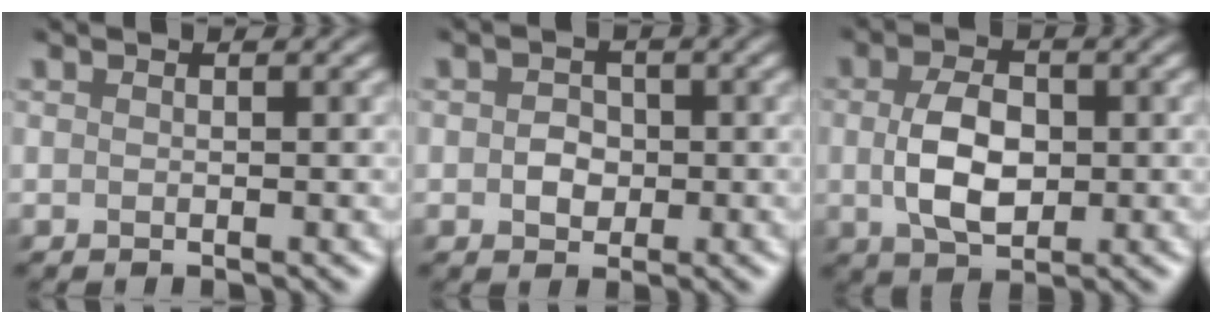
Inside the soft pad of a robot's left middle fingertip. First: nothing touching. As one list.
[{"total": 1.5, "force": [-0.1, 1.4, 0.5], "torque": [-0.004, 0.000, -0.007]}, {"total": 4.1, "force": [0.1, 2.5, 3.3], "torque": [-0.077, -0.002, 0.007]}]